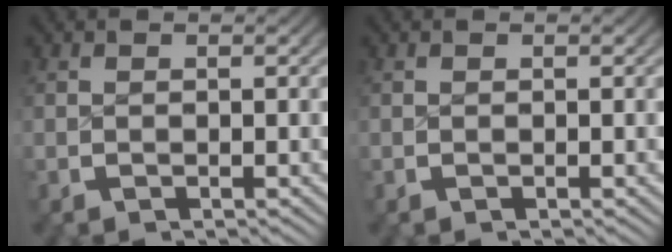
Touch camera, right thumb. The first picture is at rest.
{"total": 0.0}